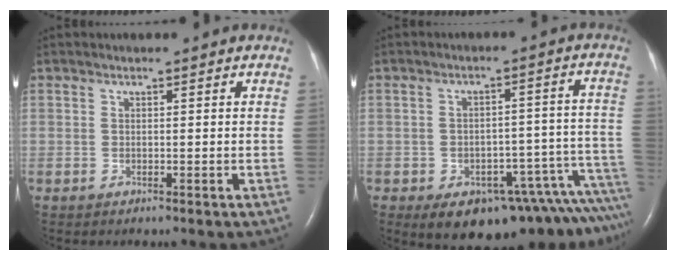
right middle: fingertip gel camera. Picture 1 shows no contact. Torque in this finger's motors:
{"motor_torque": [1.07, -1.06, 0.15, 0.11]}